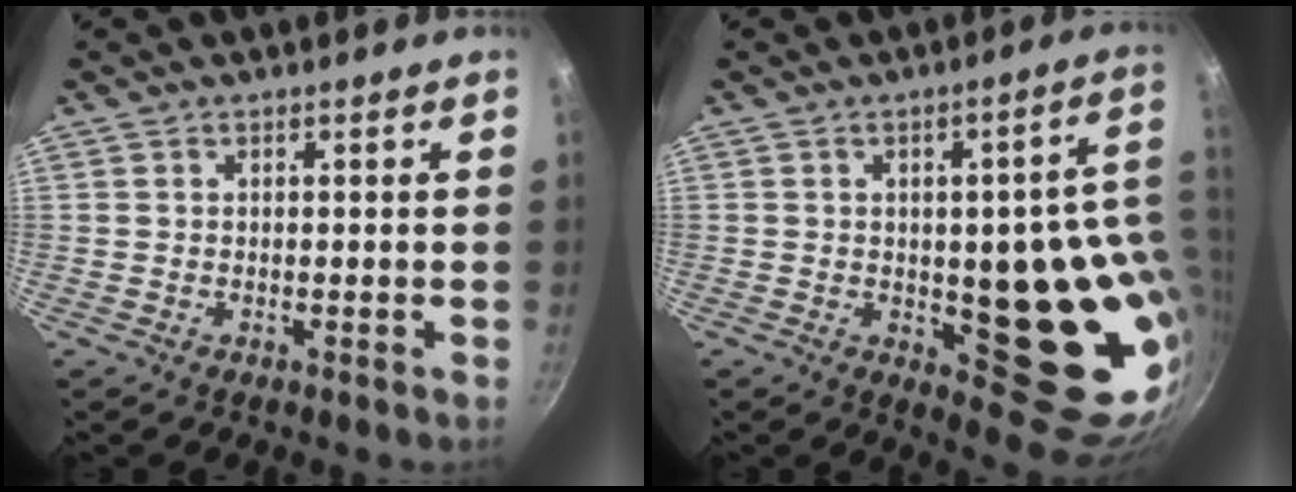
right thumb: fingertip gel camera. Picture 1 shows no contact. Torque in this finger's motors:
{"motor_torque": [2.49, 2.52, 2.18, -0.55, 0.16]}